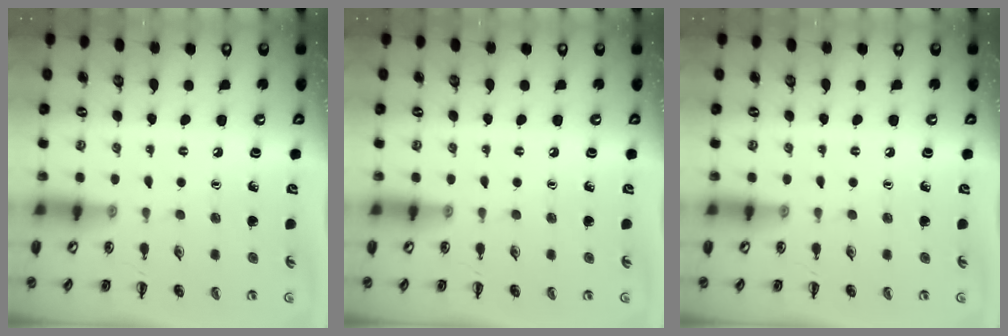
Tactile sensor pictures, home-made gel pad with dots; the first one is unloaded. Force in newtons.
{"total": 0.0}
{"total": 0.0}